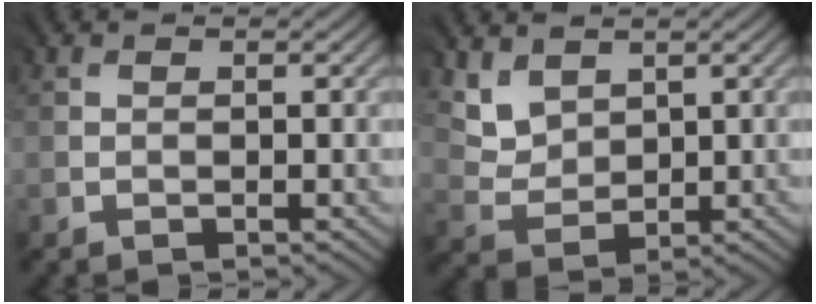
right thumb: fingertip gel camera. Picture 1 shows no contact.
{"total": 4.4, "force": [3.0, 2.8, 1.4], "torque": [-0.053, -0.017, 0.074]}